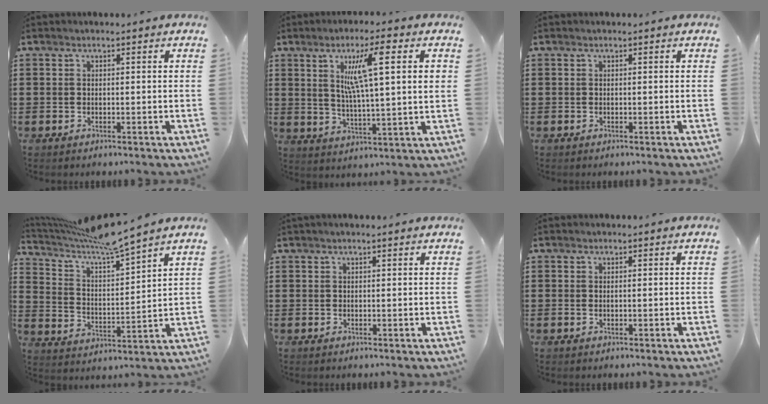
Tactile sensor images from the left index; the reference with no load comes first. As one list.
[{"total": 10.1, "force": [3.9, 1.4, 9.2], "torque": [-0.170, 0.003, 0.058]}, {"total": 0.0}, {"total": 8.1, "force": [7.3, -0.4, 3.5], "torque": [-0.095, -0.049, 0.123]}, {"total": 0.7, "force": [0.5, 0.0, 0.5], "torque": [-0.010, -0.001, 0.010]}, {"total": 0.0}]